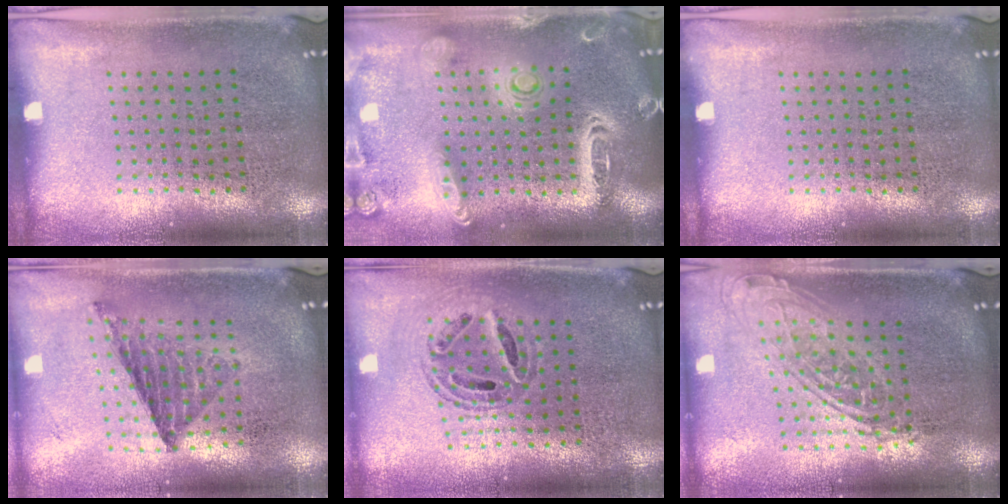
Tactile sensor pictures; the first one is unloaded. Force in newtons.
{"total": 2.6, "press": 2.3, "slide": 1.2}
{"total": 0.0}
{"total": 0.8, "press": 0.8, "slide": 0.0}
{"total": 0.8, "press": 0.7, "slide": 0.1}
{"total": 1.8, "press": 1.4, "slide": 1.2}